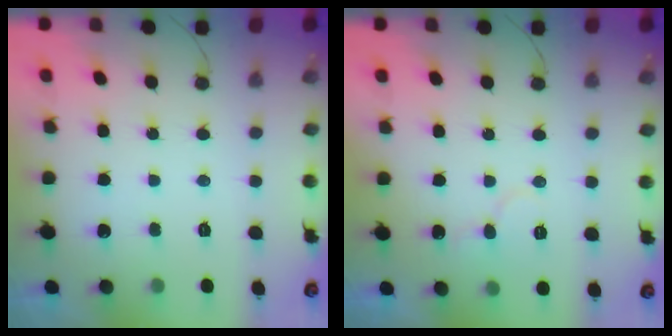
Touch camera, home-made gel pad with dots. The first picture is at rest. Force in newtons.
{"total": 5.4, "press": 5.3, "slide": 0.5}